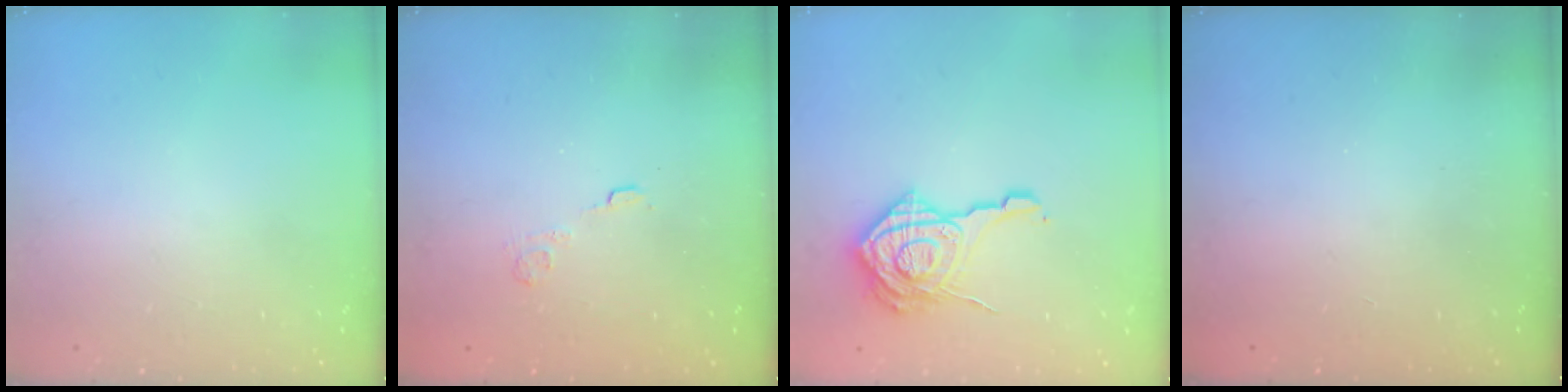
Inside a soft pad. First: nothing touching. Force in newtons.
{"total": 2.7, "press": 2.3, "slide": 1.4}
{"total": 17.6, "press": 17.6, "slide": 1.2}
{"total": 2.3, "press": 2.2, "slide": 0.7}